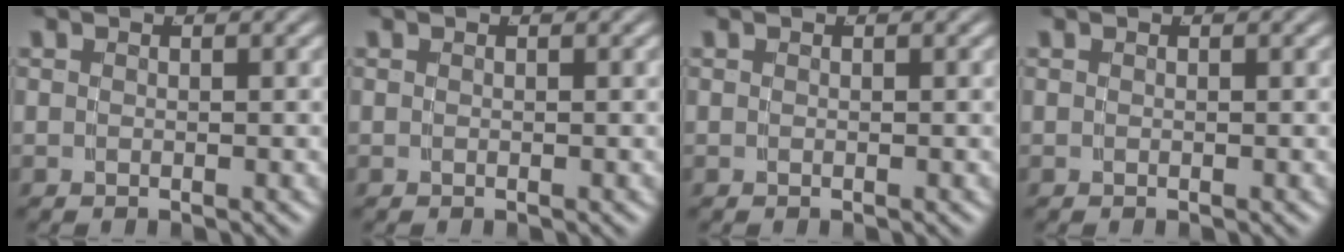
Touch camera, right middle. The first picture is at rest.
{"total": 0.0}
{"total": 0.0}
{"total": 0.0}